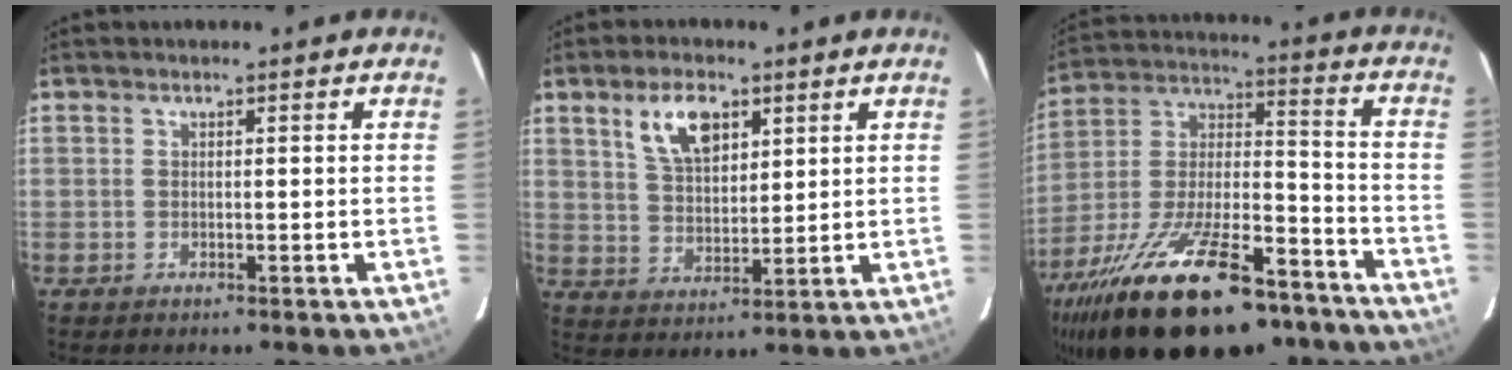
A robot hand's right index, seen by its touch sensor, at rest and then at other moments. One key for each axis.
{"total": 8.6, "fx": 4.5, "fy": 4.3, "fz": 6.0, "tx": -0.110, "ty": 0.012, "tz": 0.088}
{"total": 31.0, "fx": -21.3, "fy": 11.6, "fz": 19.3, "tx": -0.356, "ty": -0.021, "tz": -0.323}